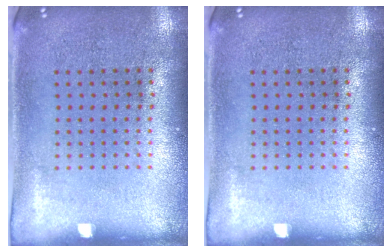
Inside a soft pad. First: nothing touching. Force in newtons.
{"total": 0.0}